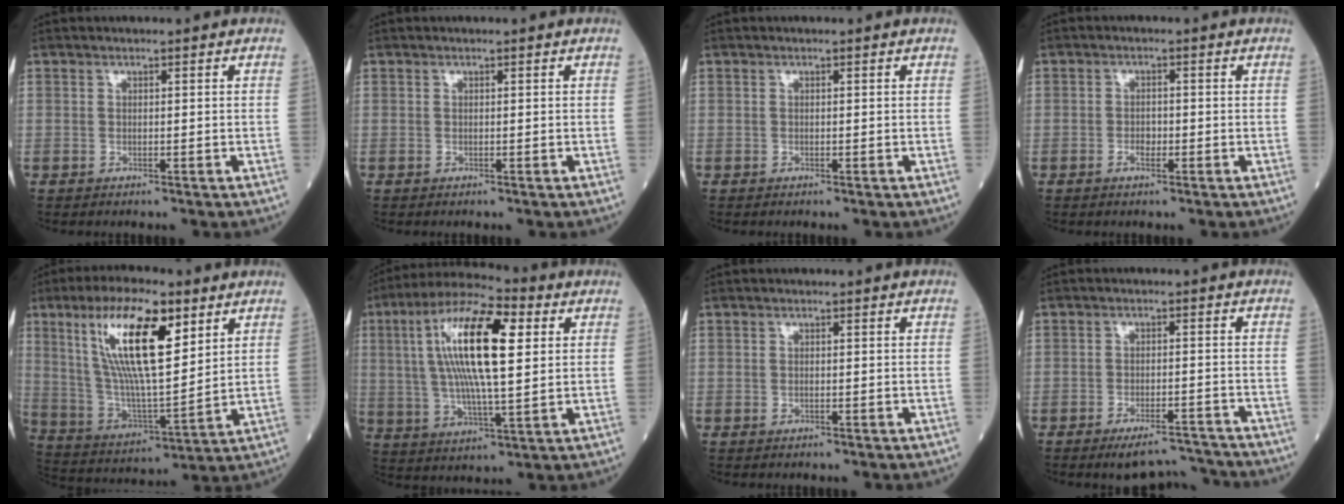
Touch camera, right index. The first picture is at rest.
{"total": 0.0}
{"total": 0.0}
{"total": 1.7, "force": [-0.8, 0.8, 1.2], "torque": [-0.019, 0.003, -0.015]}
{"total": 17.2, "force": [7.7, 4.2, 14.8], "torque": [-0.294, 0.008, 0.144]}
{"total": 17.4, "force": [4.3, 3.9, 16.4], "torque": [-0.316, 0.023, 0.071]}
{"total": 0.6, "force": [-0.2, 0.6, 0.2], "torque": [-0.003, 0.000, -0.003]}
{"total": 6.0, "force": [-5.7, 0.7, 1.7], "torque": [-0.013, 0.006, -0.092]}